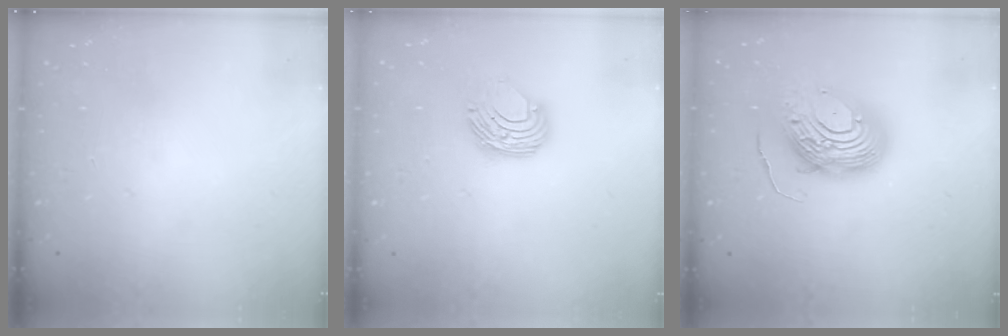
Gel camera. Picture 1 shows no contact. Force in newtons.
{"total": 8.7, "press": 8.6, "slide": 0.7}
{"total": 13.4, "press": 13.4, "slide": 1.2}